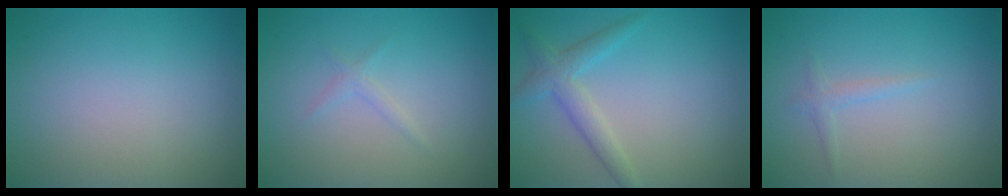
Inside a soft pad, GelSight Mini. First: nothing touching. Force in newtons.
{"total": 0.9, "press": 0.9, "slide": 0.0}
{"total": 2.7, "press": 2.7, "slide": 0.1}
{"total": 0.6, "press": 0.6, "slide": 0.1}